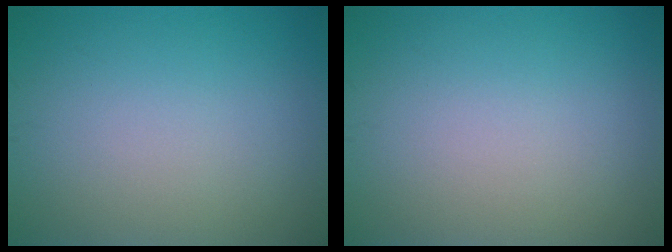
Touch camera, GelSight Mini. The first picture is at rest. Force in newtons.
{"total": 0.0}